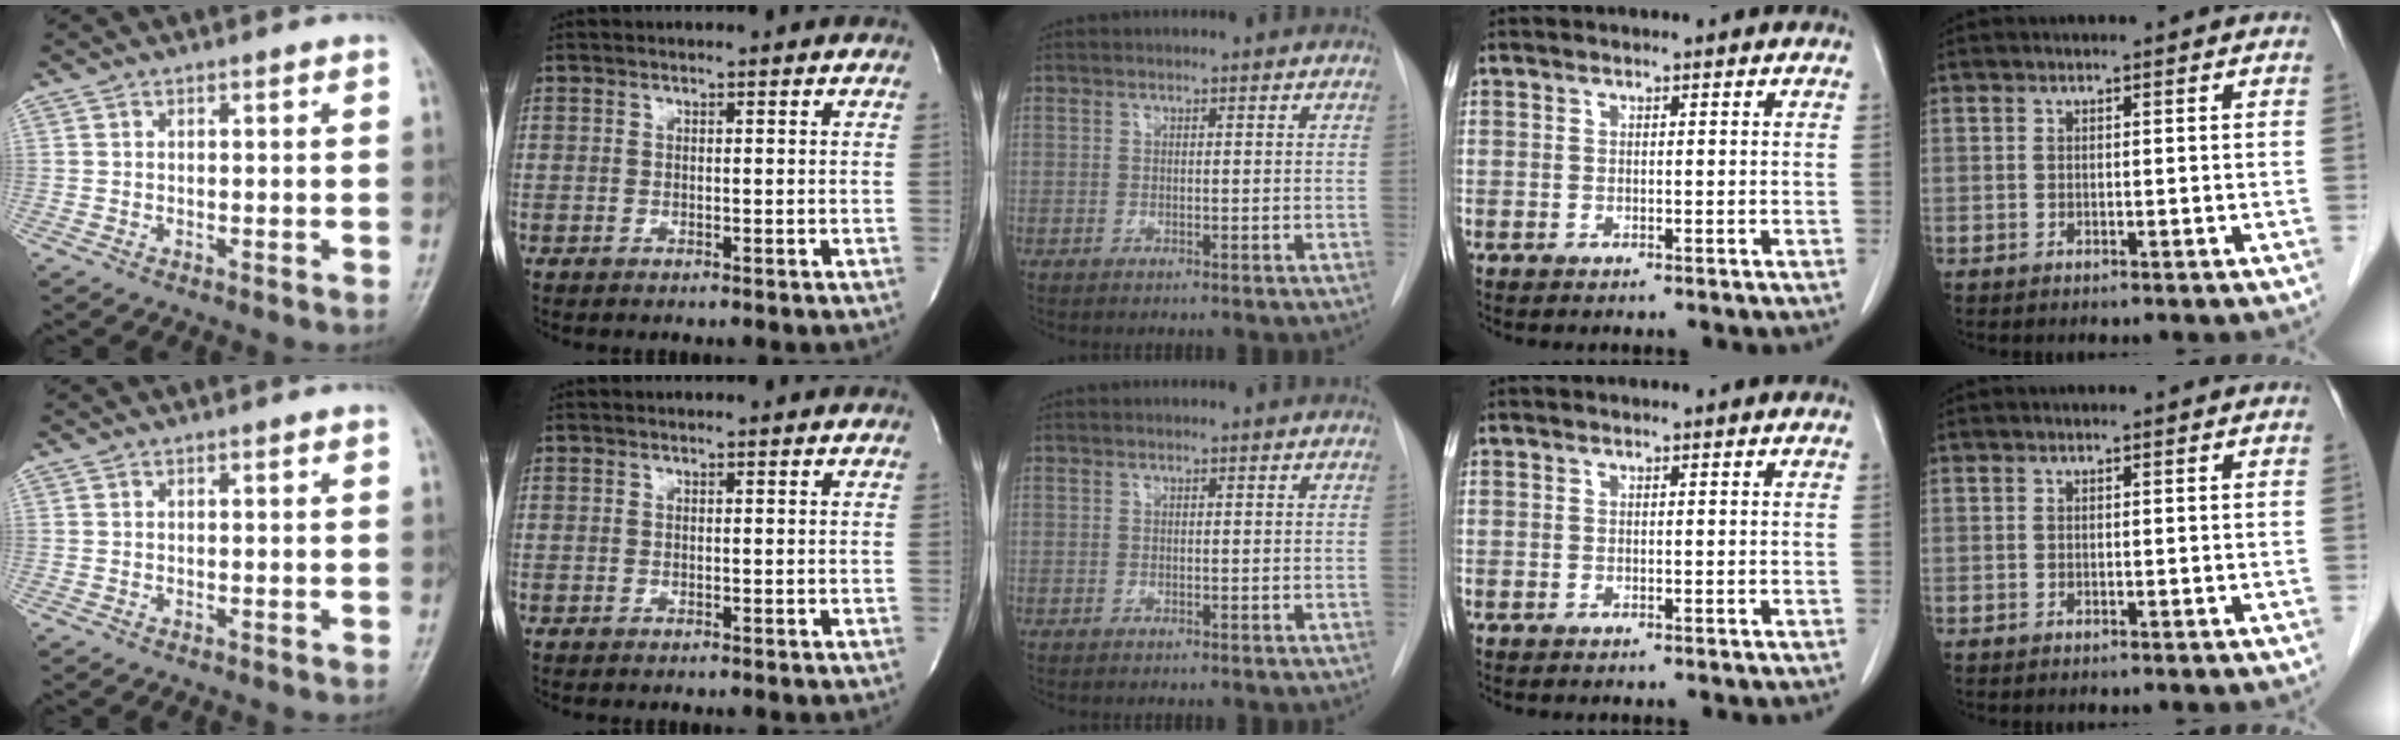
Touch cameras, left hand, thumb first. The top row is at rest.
{}